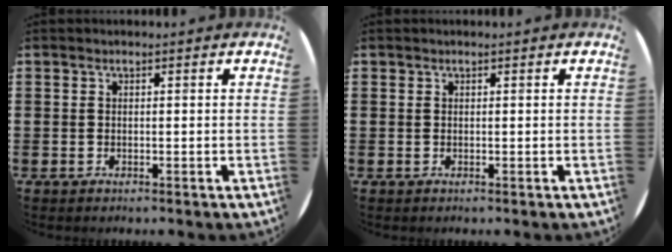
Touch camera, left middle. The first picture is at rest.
{"total": 0.0}